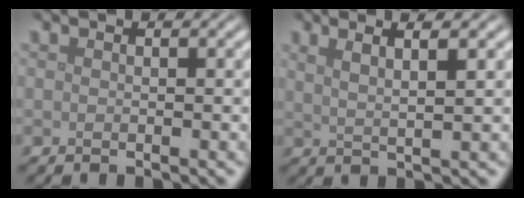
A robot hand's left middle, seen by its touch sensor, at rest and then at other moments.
{"total": 4.4, "force": [2.5, 1.3, 3.4], "torque": [-0.033, 0.015, 0.016]}